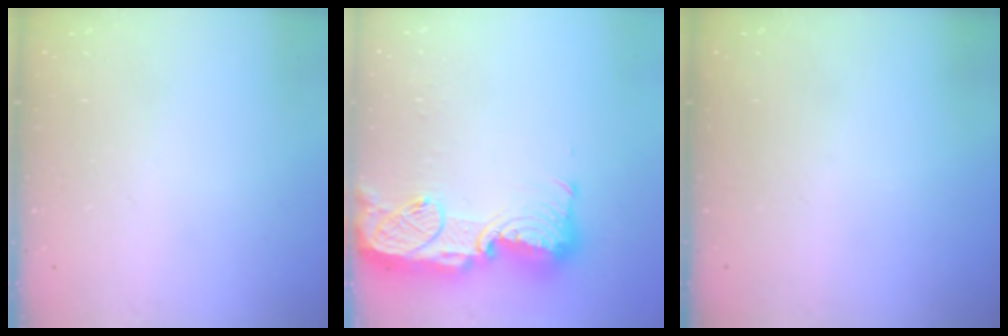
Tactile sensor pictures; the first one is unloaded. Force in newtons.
{"total": 19.4, "press": 19.0, "slide": 3.7}
{"total": 0.0}